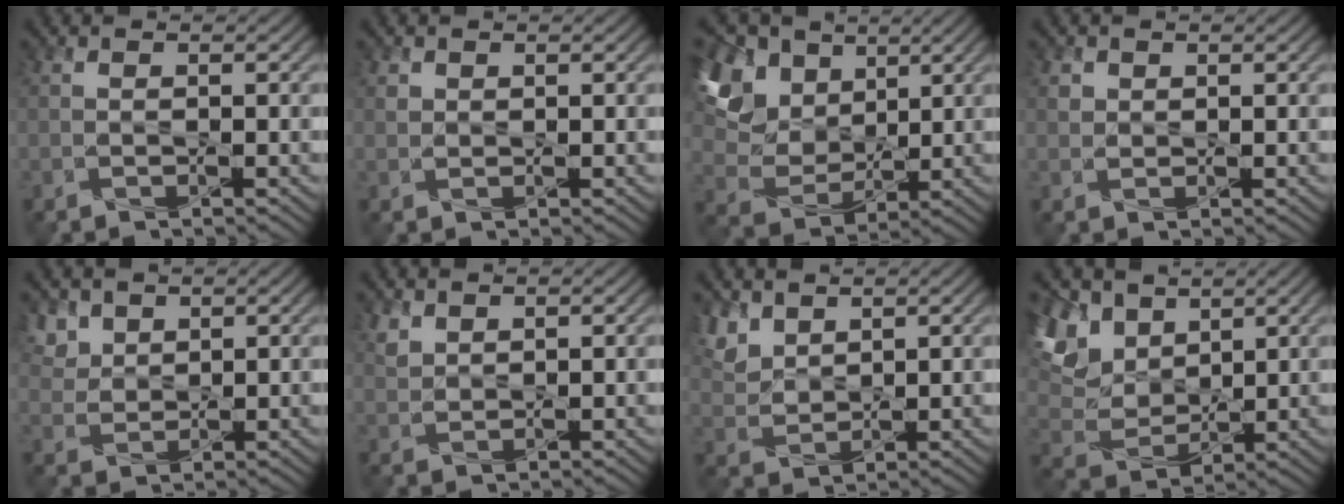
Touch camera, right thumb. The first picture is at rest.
{"total": 1.0, "force": [0.6, 0.8, 0.2], "torque": [-0.005, -0.003, 0.013]}
{"total": 14.1, "force": [6.2, 9.7, 8.2], "torque": [-0.248, 0.037, 0.113]}
{"total": 1.3, "force": [0.7, 1.1, 0.2], "torque": [-0.008, -0.003, 0.014]}
{"total": 4.3, "force": [2.6, 2.8, 1.8], "torque": [-0.059, -0.004, 0.060]}
{"total": 2.1, "force": [1.6, 1.1, 0.8], "torque": [-0.025, -0.001, 0.038]}
{"total": 5.0, "force": [3.4, 2.9, 2.4], "torque": [-0.074, -0.001, 0.074]}
{"total": 11.8, "force": [6.3, 7.3, 6.9], "torque": [-0.211, 0.020, 0.122]}